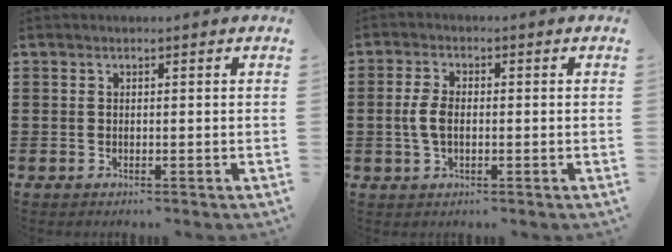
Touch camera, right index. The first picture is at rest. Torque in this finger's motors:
{"motor_torque": [1.08, 1.06, 0.08, 0.02]}